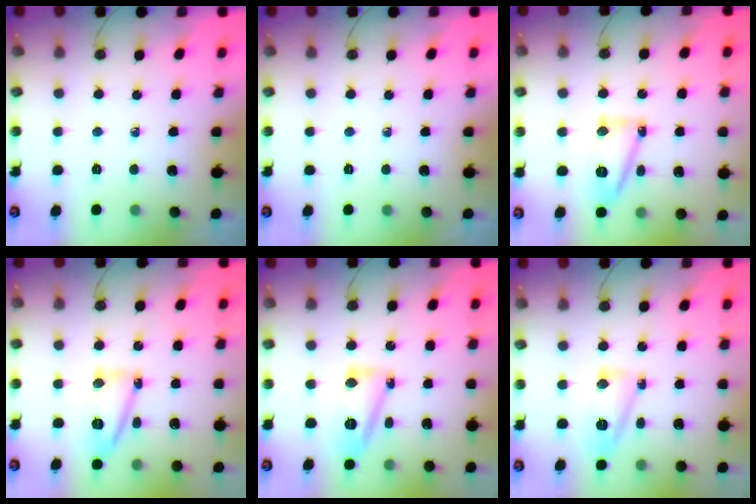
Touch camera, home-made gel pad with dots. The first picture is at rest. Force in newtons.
{"total": 0.0}
{"total": 12.5, "press": 12.4, "slide": 1.1}
{"total": 12.5, "press": 12.4, "slide": 1.1}
{"total": 13.5, "press": 13.4, "slide": 1.4}
{"total": 9.0, "press": 9.0, "slide": 0.5}